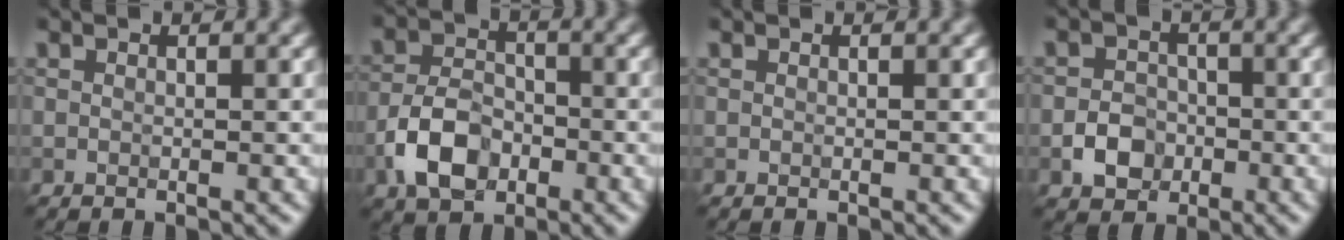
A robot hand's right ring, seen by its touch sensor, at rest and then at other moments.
{"total": 5.4, "force": [-2.4, 3.5, 3.3], "torque": [-0.065, 0.002, -0.048]}
{"total": 0.0}
{"total": 3.0, "force": [-1.1, 2.4, 1.3], "torque": [-0.015, 0.001, -0.021]}